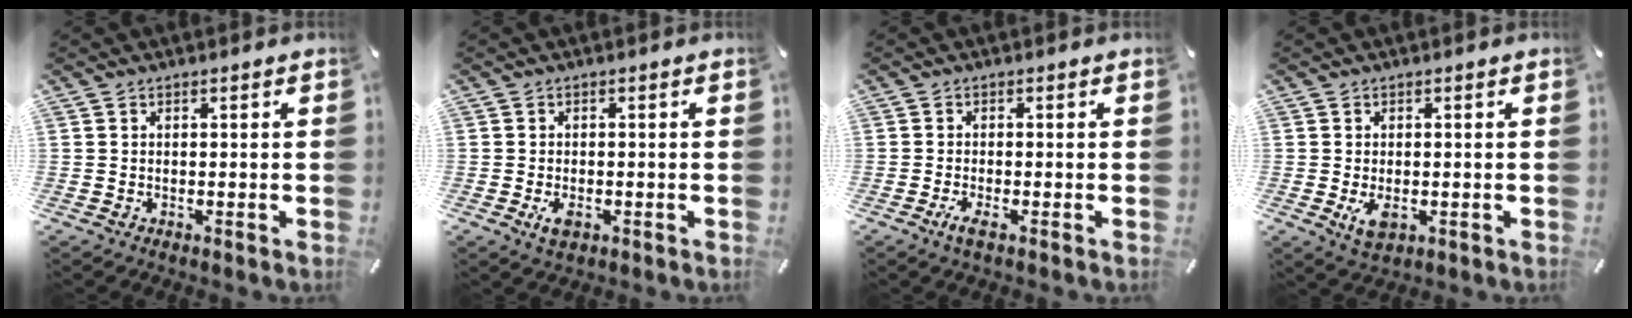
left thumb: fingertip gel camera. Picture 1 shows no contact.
{"total": 3.0, "force": [-1.0, 1.7, 2.2], "torque": [-0.059, -0.003, -0.022]}
{"total": 2.4, "force": [-1.0, 0.6, 2.1], "torque": [-0.049, -0.006, -0.021]}
{"total": 3.9, "force": [-0.7, 2.4, 3.0], "torque": [-0.070, -0.008, -0.018]}